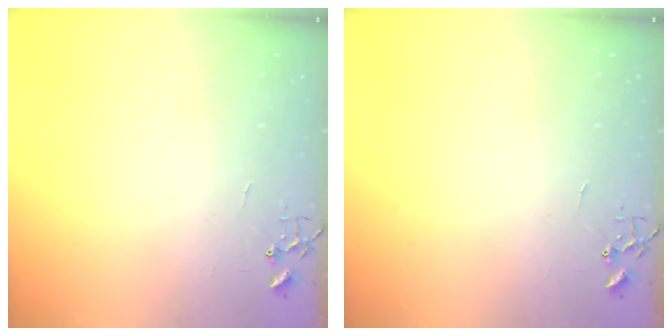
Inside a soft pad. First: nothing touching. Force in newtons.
{"total": 0.0}